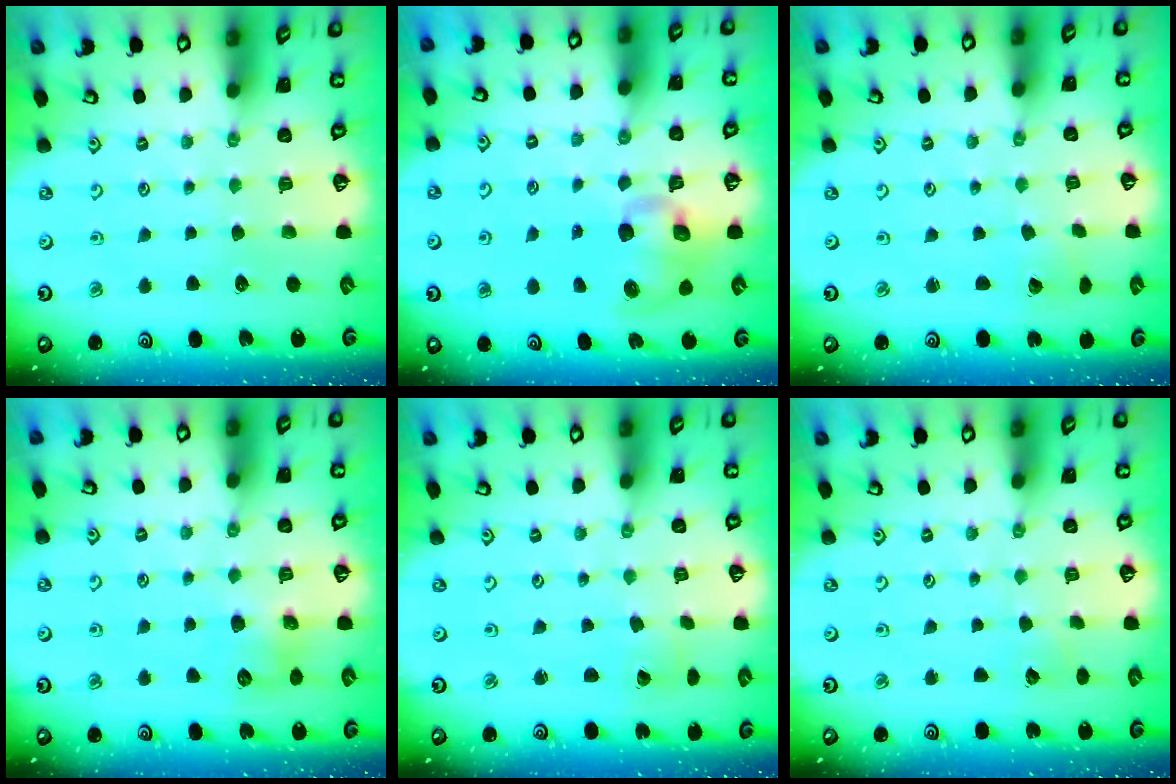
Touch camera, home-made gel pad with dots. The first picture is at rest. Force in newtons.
{"total": 9.9, "press": 9.8, "slide": 1.9}
{"total": 2.3, "press": 2.3, "slide": 0.1}
{"total": 6.6, "press": 6.6, "slide": 0.8}
{"total": 2.0, "press": 2.0, "slide": 0.1}
{"total": 2.8, "press": 2.8, "slide": 0.3}